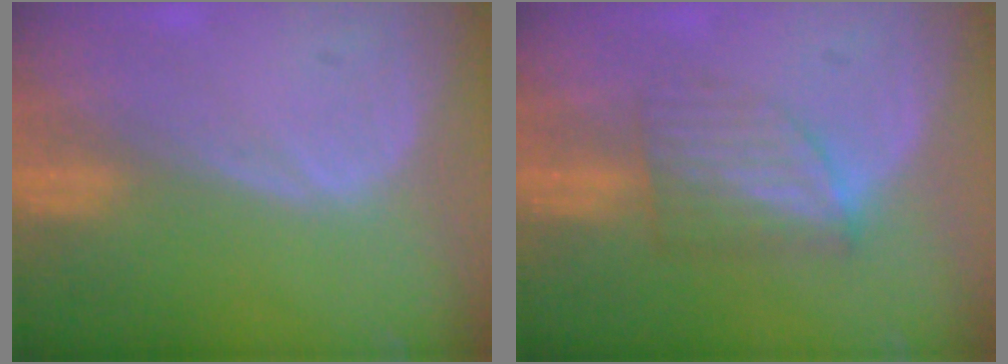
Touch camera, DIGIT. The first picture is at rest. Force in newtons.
{"total": 6.2, "press": 5.5, "slide": 2.9}